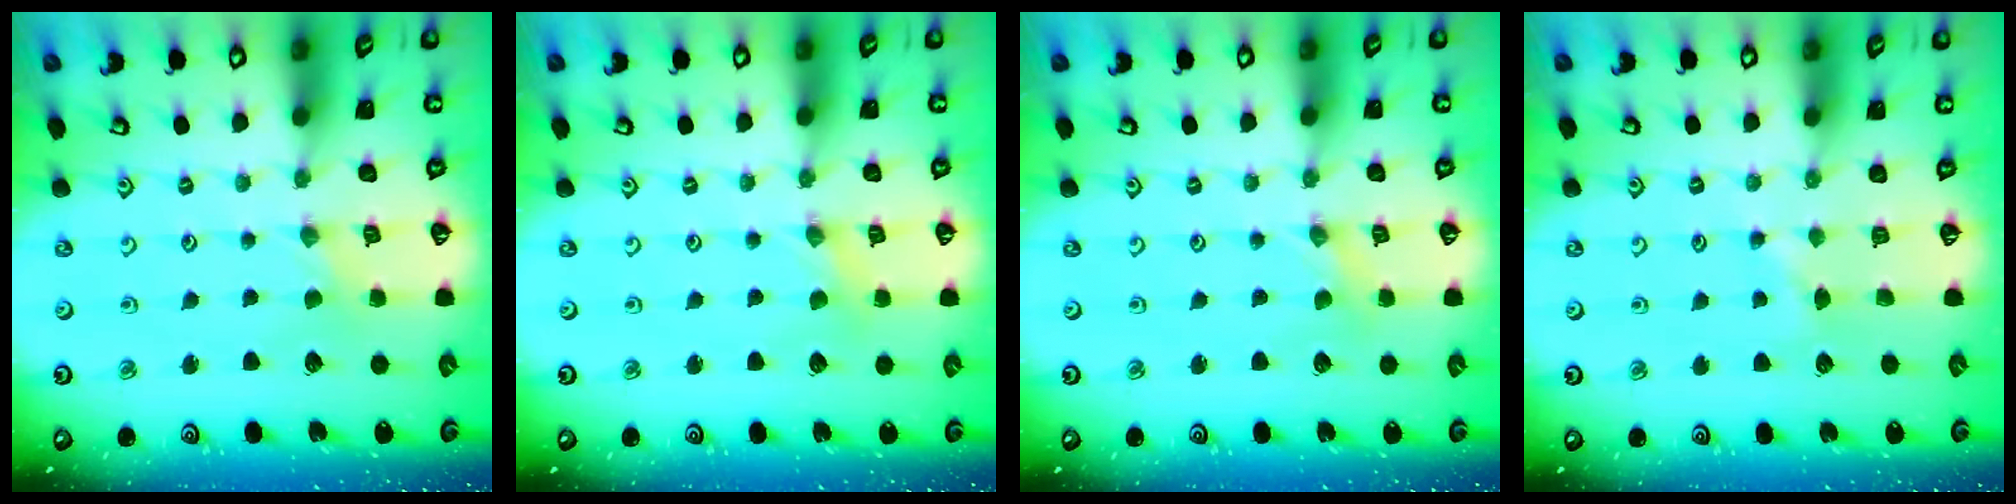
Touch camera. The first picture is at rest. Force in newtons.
{"total": 1.4, "press": 1.3, "slide": 0.3}
{"total": 0.0}
{"total": 2.9, "press": 2.9, "slide": 0.4}